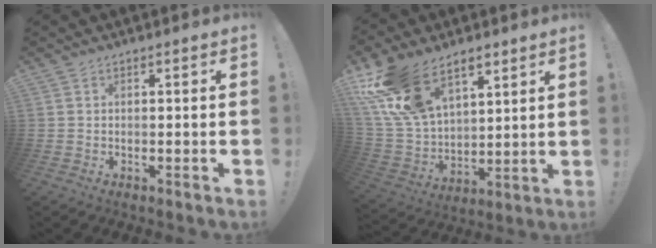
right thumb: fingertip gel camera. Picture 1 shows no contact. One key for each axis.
{"total": 19.1, "fx": 11.8, "fy": 10.9, "fz": 10.3, "tx": -0.214, "ty": -0.069, "tz": 0.222}